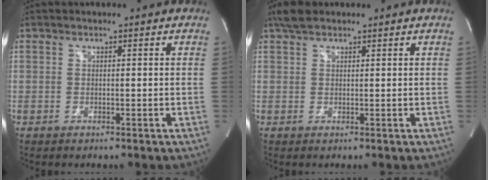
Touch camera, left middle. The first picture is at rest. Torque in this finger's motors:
{"motor_torque": [0.22, -0.10, -0.09, -0.01]}